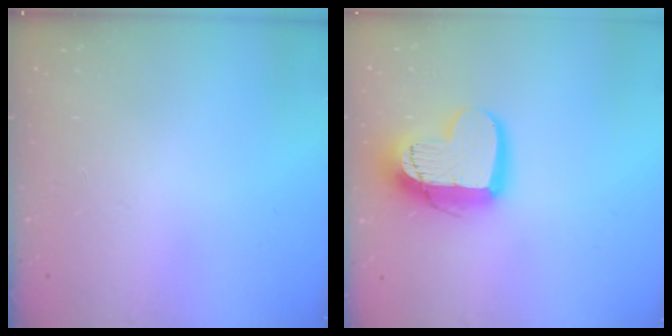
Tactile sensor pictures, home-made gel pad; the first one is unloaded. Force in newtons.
{"total": 16.2, "press": 16.1, "slide": 1.3}